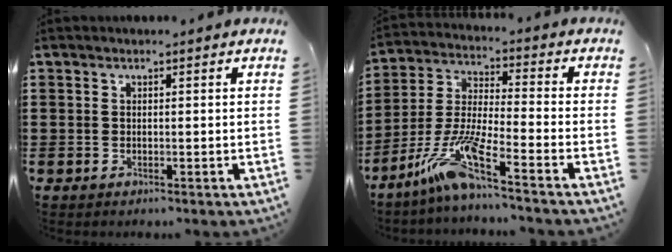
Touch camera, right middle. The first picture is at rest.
{"total": 9.8, "force": [-6.6, 0.4, 7.2], "torque": [-0.169, -0.019, -0.136]}